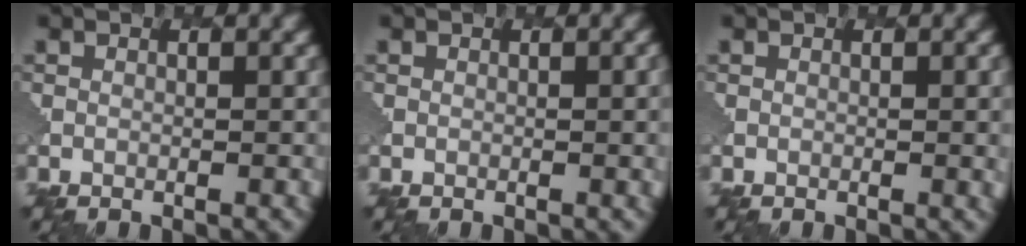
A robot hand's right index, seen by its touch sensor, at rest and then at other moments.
{"total": 2.1, "force": [0.2, 0.8, 1.9], "torque": [-0.007, 0.006, -0.001]}
{"total": 2.4, "force": [0.2, 0.9, 2.2], "torque": [-0.016, 0.003, -0.001]}